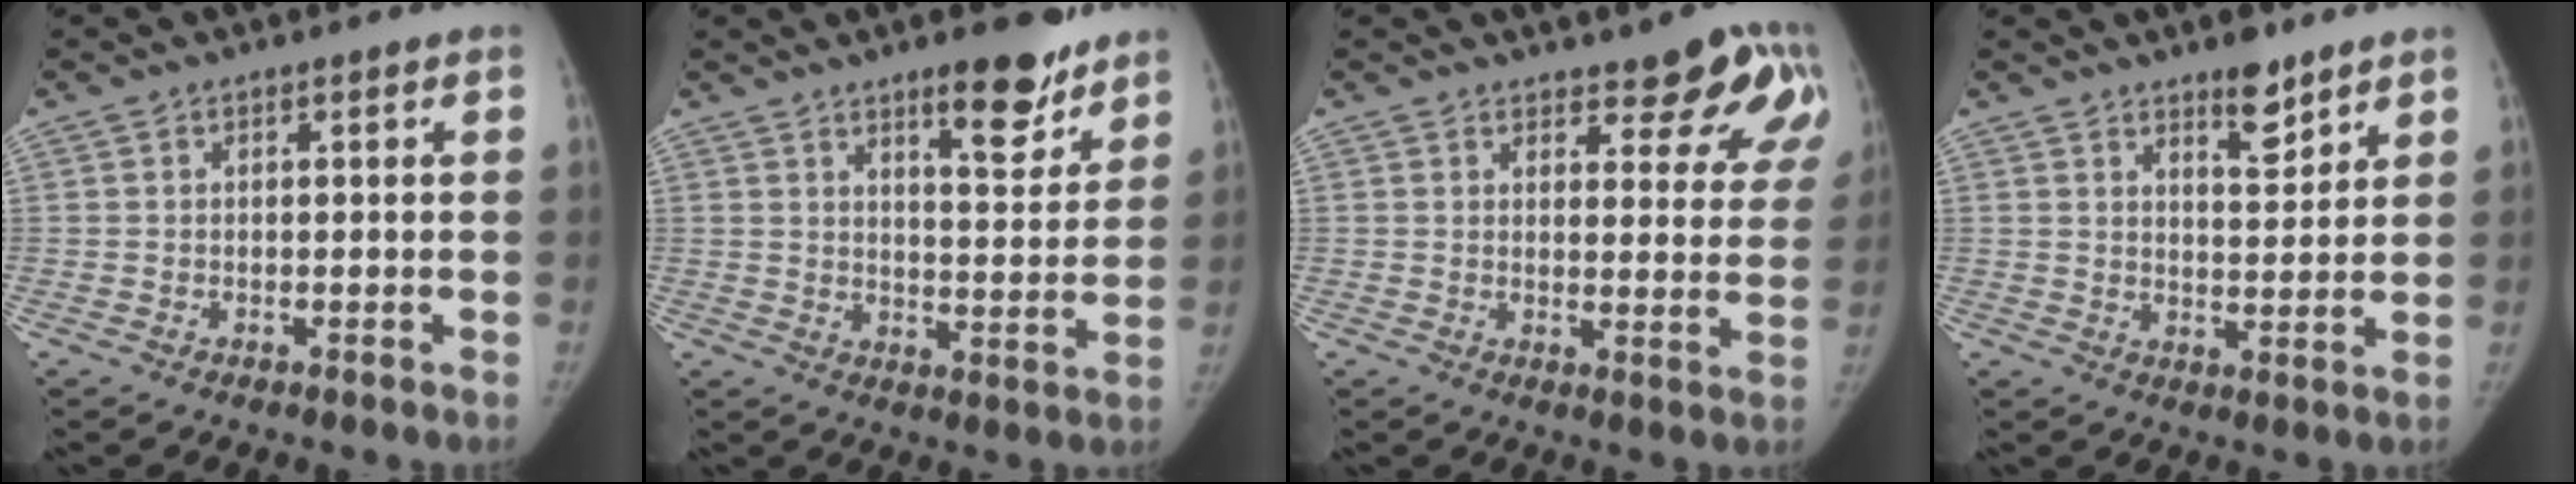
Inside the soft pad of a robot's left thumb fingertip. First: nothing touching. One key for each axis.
{"total": 10.2, "fx": 7.3, "fy": 3.2, "fz": 6.5, "tx": -0.065, "ty": -0.051, "tz": 0.108}
{"total": 10.9, "fx": 7.7, "fy": 4.2, "fz": 6.4, "tx": -0.034, "ty": -0.044, "tz": 0.081}
{"total": 6.2, "fx": 4.5, "fy": 2.2, "fz": 3.6, "tx": -0.035, "ty": -0.035, "tz": 0.070}